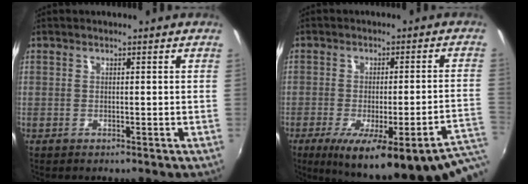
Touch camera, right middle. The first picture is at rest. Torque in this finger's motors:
{"motor_torque": [1.14, -1.00, 0.64, 0.09]}